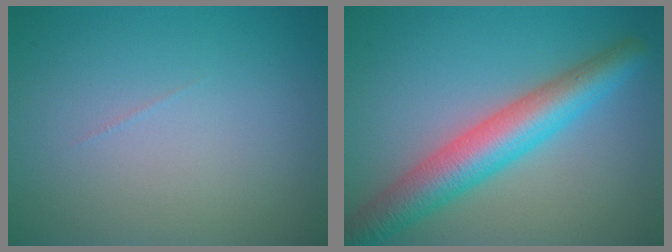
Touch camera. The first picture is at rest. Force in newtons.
{"total": 6.6, "press": 6.6, "slide": 0.1}